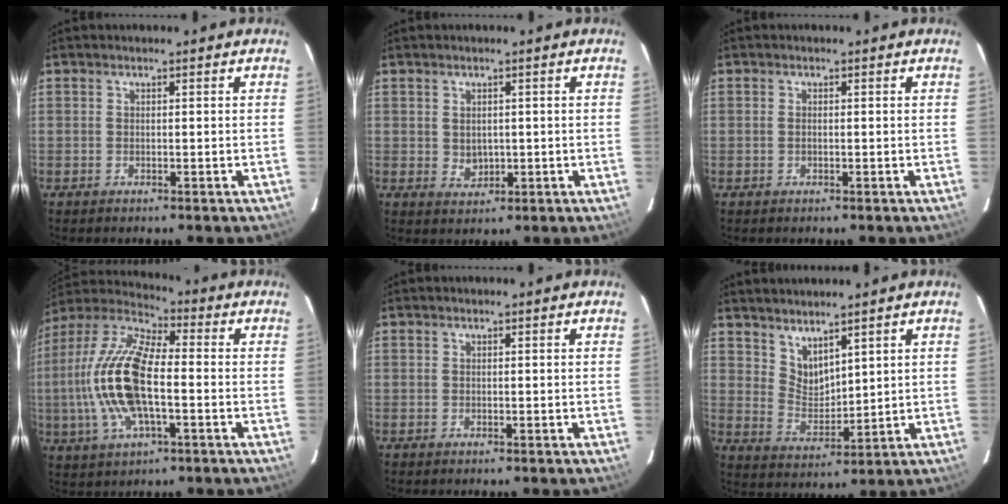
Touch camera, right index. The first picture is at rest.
{"total": 2.8, "force": [0.2, 2.3, 1.5], "torque": [-0.023, 0.000, 0.011]}
{"total": 0.6, "force": [0.0, 0.3, 0.5], "torque": [-0.011, 0.000, -0.002]}
{"total": 17.9, "force": [-2.2, 6.9, 16.4], "torque": [-0.341, 0.004, -0.051]}
{"total": 0.0}
{"total": 6.0, "force": [4.7, 2.5, 2.7], "torque": [-0.044, -0.006, 0.098]}